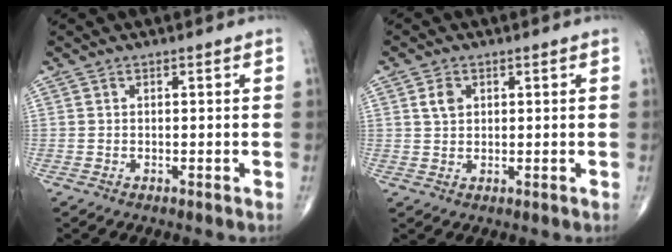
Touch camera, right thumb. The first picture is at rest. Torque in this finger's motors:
{"motor_torque": [-0.25, 0.25, 0.18, -0.02, 0.01]}